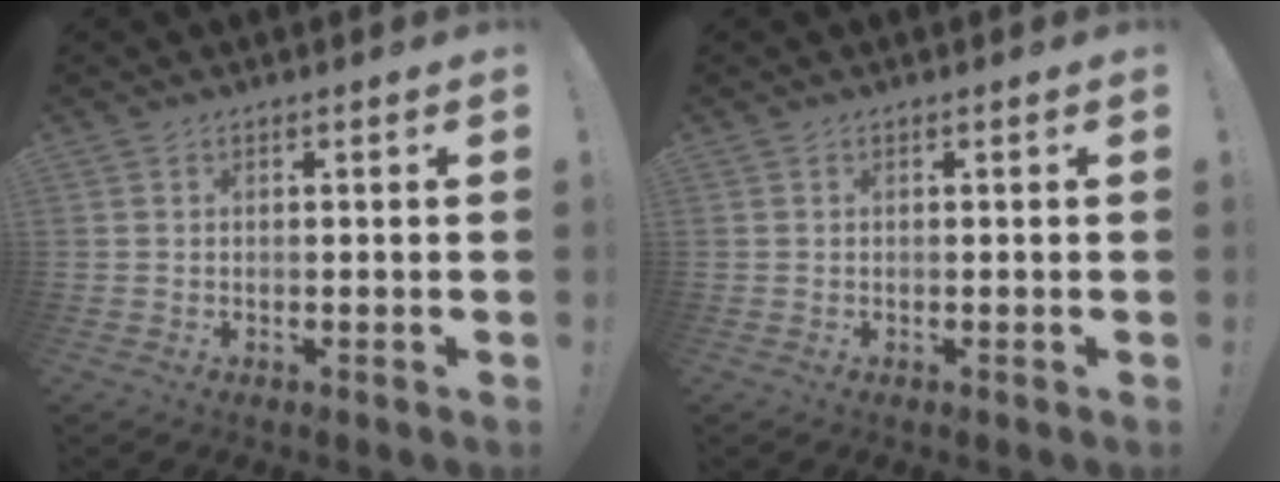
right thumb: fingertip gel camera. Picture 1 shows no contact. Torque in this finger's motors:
{"motor_torque": [0.00, 0.00, 0.00, 0.00, 0.03]}